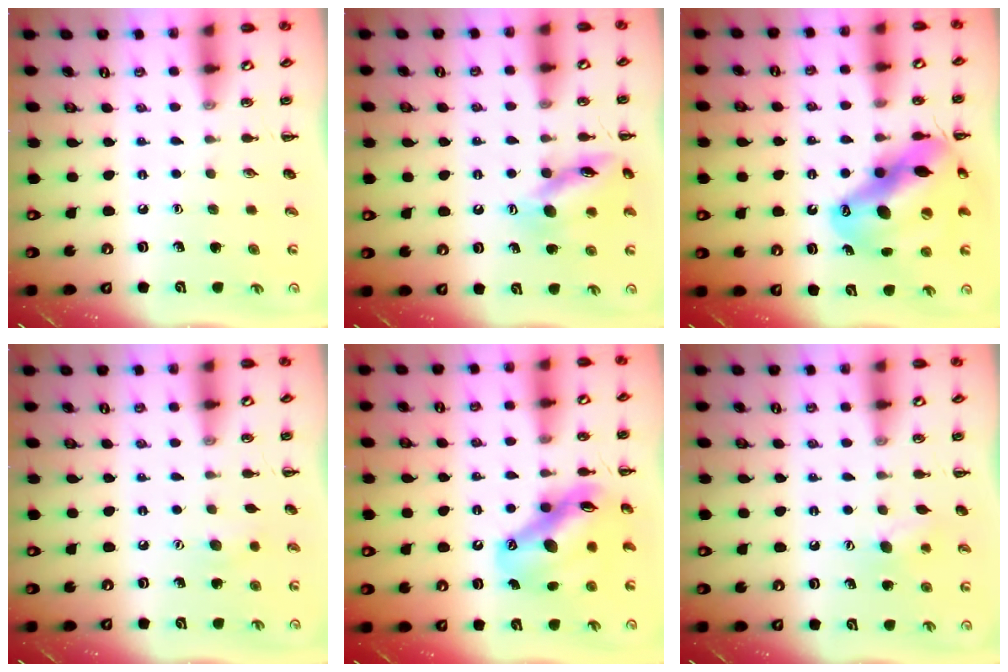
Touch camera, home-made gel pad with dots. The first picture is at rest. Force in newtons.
{"total": 13.7, "press": 13.6, "slide": 1.4}
{"total": 19.4, "press": 18.6, "slide": 5.4}
{"total": 5.4, "press": 5.3, "slide": 0.9}
{"total": 14.7, "press": 14.1, "slide": 4.2}
{"total": 7.6, "press": 7.4, "slide": 1.5}